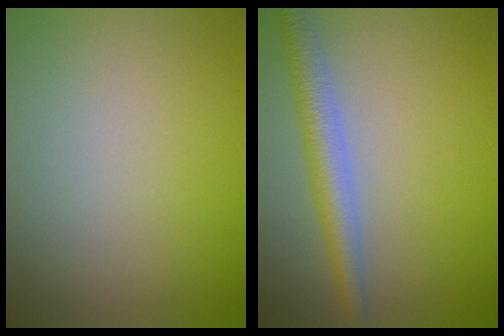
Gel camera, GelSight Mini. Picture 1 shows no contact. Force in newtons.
{"total": 3.7, "press": 3.7, "slide": 0.1}